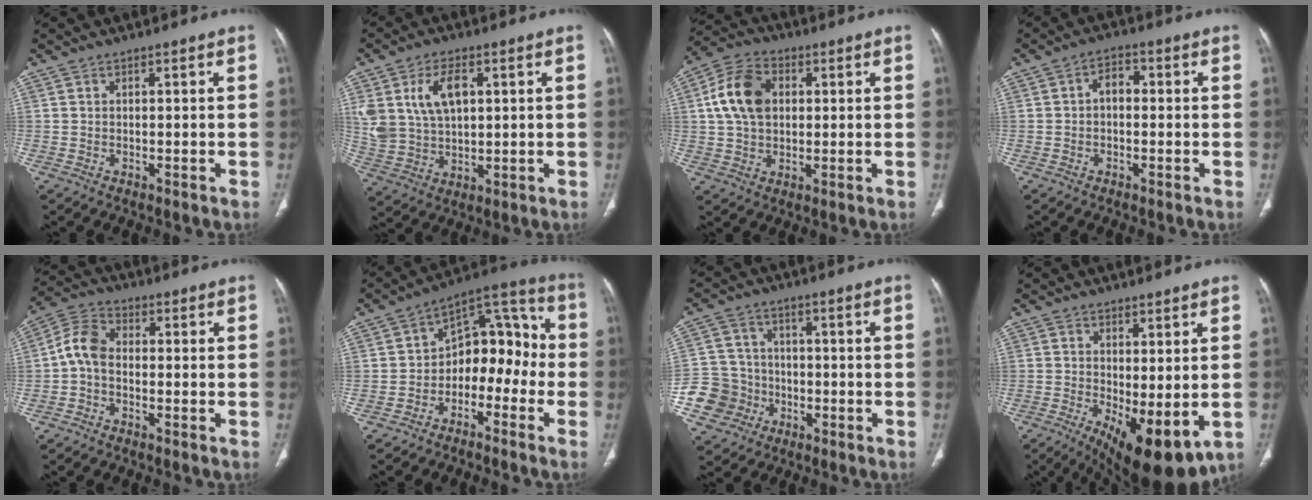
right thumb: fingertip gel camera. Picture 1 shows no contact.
{"total": 11.9, "force": [3.7, 7.3, 8.6], "torque": [-0.161, -0.004, 0.081]}
{"total": 11.3, "force": [2.0, 7.9, 7.9], "torque": [-0.140, 0.014, 0.032]}
{"total": 3.6, "force": [-0.2, 2.5, 2.6], "torque": [-0.031, 0.015, -0.013]}
{"total": 6.3, "force": [-0.8, 4.2, 4.6], "torque": [-0.086, 0.022, -0.030]}
{"total": 13.0, "force": [-3.7, 8.8, 8.9], "torque": [-0.083, 0.075, -0.069]}
{"total": 9.8, "force": [-3.7, 8.9, 1.7], "torque": [-0.010, 0.031, -0.063]}
{"total": 12.2, "force": [-2.9, 4.8, 10.8], "torque": [-0.160, -0.023, -0.026]}